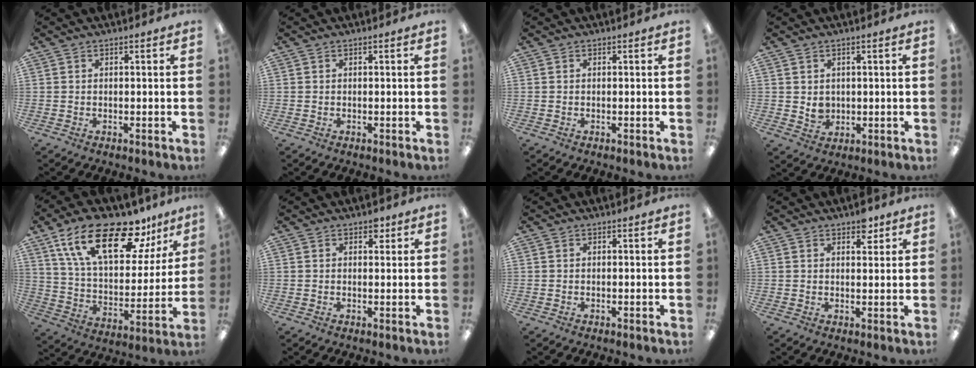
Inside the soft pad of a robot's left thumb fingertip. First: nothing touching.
{"total": 0.0}
{"total": 0.0}
{"total": 3.1, "force": [0.9, 2.7, 1.1], "torque": [-0.008, -0.003, 0.014]}
{"total": 23.4, "force": [14.6, 9.8, 15.4], "torque": [-0.261, -0.068, 0.250]}
{"total": 2.1, "force": [1.4, 1.3, 1.0], "torque": [-0.006, -0.003, 0.020]}
{"total": 0.0}
{"total": 4.2, "force": [2.8, 2.1, 2.2], "torque": [-0.009, -0.014, 0.042]}